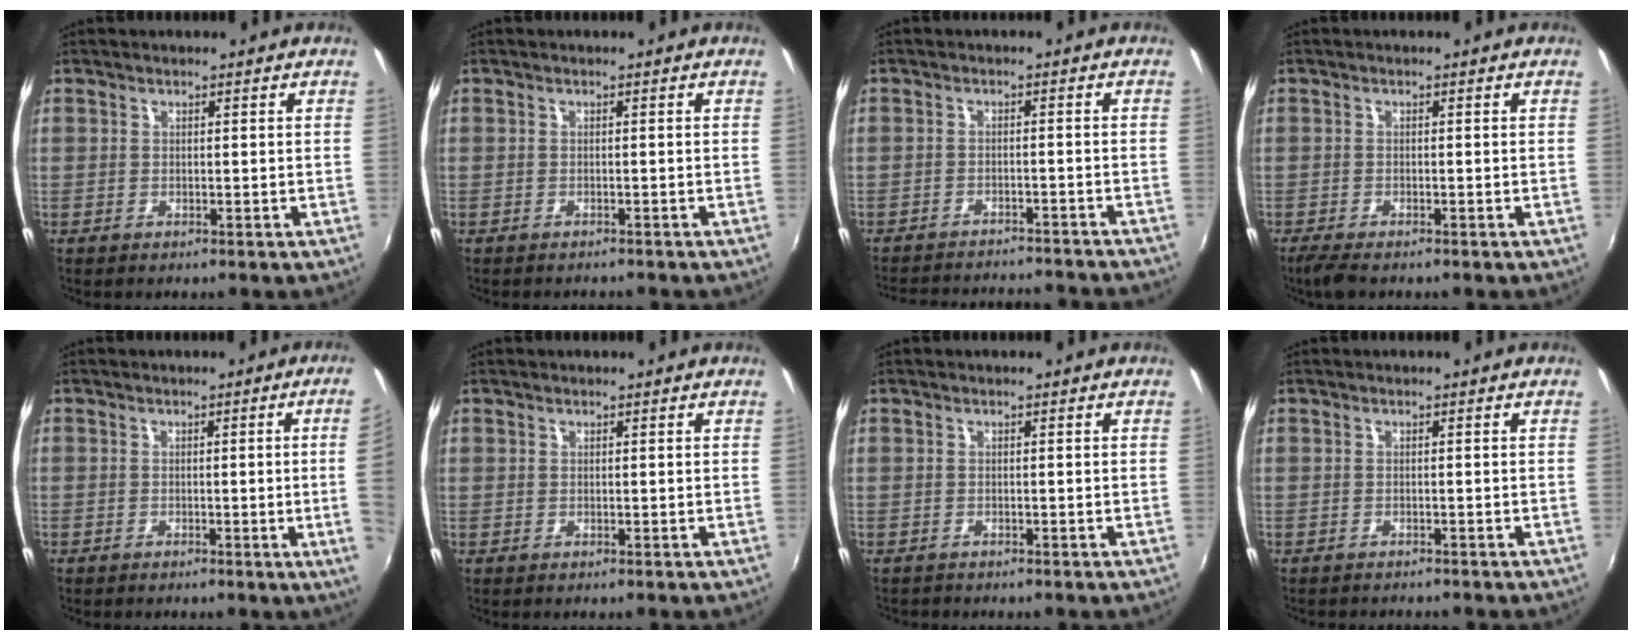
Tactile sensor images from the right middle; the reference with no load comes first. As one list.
[{"total": 2.5, "force": [-2.3, 0.4, 0.8], "torque": [-0.025, -0.016, -0.032]}, {"total": 17.8, "force": [-16.2, 3.1, 6.6], "torque": [-0.128, -0.013, -0.217]}, {"total": 3.6, "force": [-2.8, 0.7, 2.1], "torque": [-0.051, -0.013, -0.050]}, {"total": 6.0, "force": [-0.2, -1.8, 5.8], "torque": [-0.084, -0.015, 0.000]}, {"total": 0.0}, {"total": 1.2, "force": [-1.1, 0.4, 0.1], "torque": [-0.006, -0.001, -0.017]}, {"total": 2.8, "force": [-2.6, 0.3, 0.9], "torque": [-0.027, -0.016, -0.040]}]